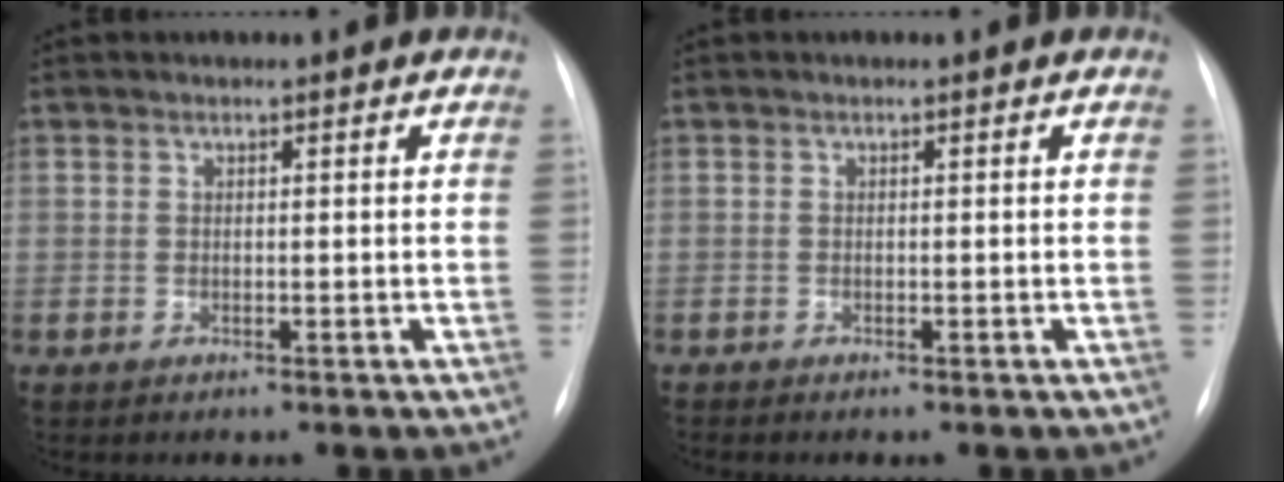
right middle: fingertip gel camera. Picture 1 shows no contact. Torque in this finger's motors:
{"motor_torque": [0.69, -0.77, 0.00, -0.01]}